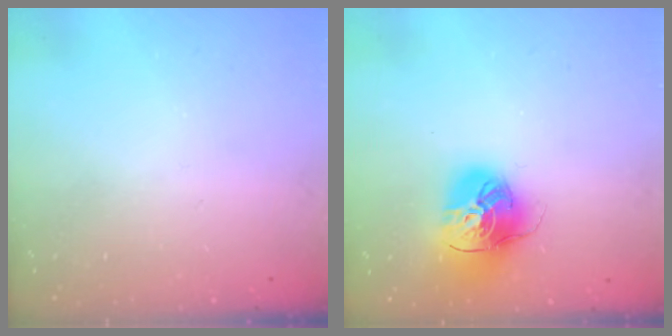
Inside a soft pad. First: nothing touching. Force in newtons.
{"total": 16.2, "press": 16.1, "slide": 2.0}